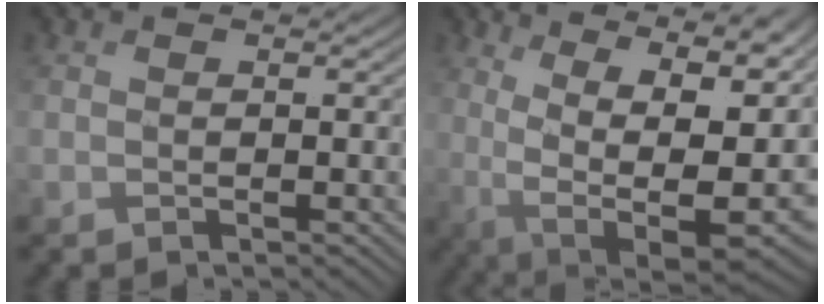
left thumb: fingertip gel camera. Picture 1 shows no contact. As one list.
[{"total": 16.4, "force": [2.0, 9.1, 13.5], "torque": [-0.217, 0.004, 0.058]}]